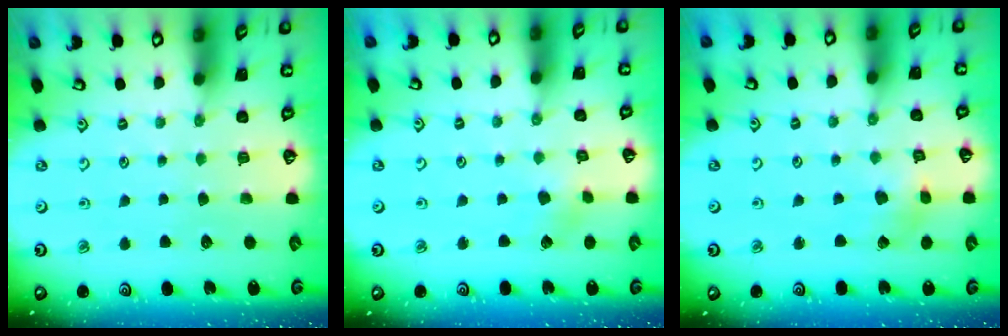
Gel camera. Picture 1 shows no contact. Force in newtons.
{"total": 2.4, "press": 2.4, "slide": 0.6}
{"total": 2.4, "press": 2.3, "slide": 0.5}